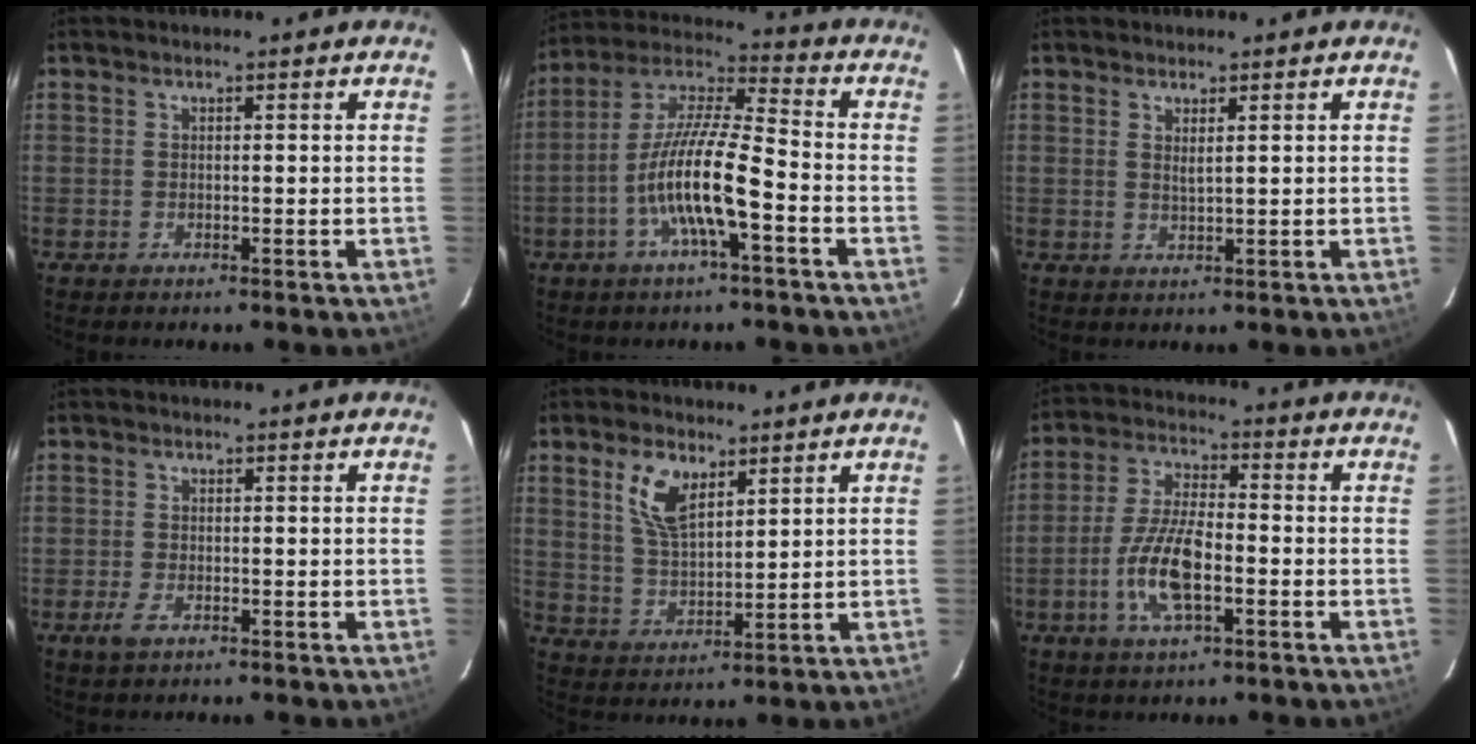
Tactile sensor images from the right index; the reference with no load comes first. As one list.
[{"total": 13.0, "force": [-4.7, 1.8, 12.0], "torque": [-0.238, 0.003, -0.096]}, {"total": 1.6, "force": [0.8, 0.2, 1.3], "torque": [-0.024, -0.001, 0.013]}, {"total": 2.6, "force": [-1.4, 1.1, 1.8], "torque": [-0.041, -0.005, -0.026]}, {"total": 8.2, "force": [4.2, 4.0, 5.8], "torque": [-0.113, 0.008, 0.086]}, {"total": 10.5, "force": [-3.5, 3.5, 9.3], "torque": [-0.194, 0.000, -0.068]}]